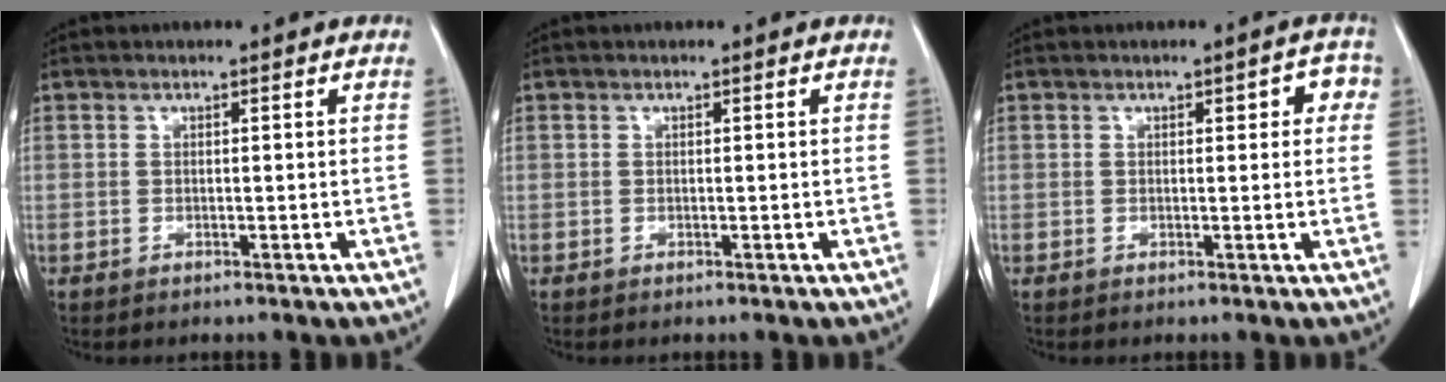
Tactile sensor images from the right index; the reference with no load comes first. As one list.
[{"total": 0.0}, {"total": 3.3, "force": [1.0, 1.4, 2.8], "torque": [-0.023, 0.014, 0.007]}]